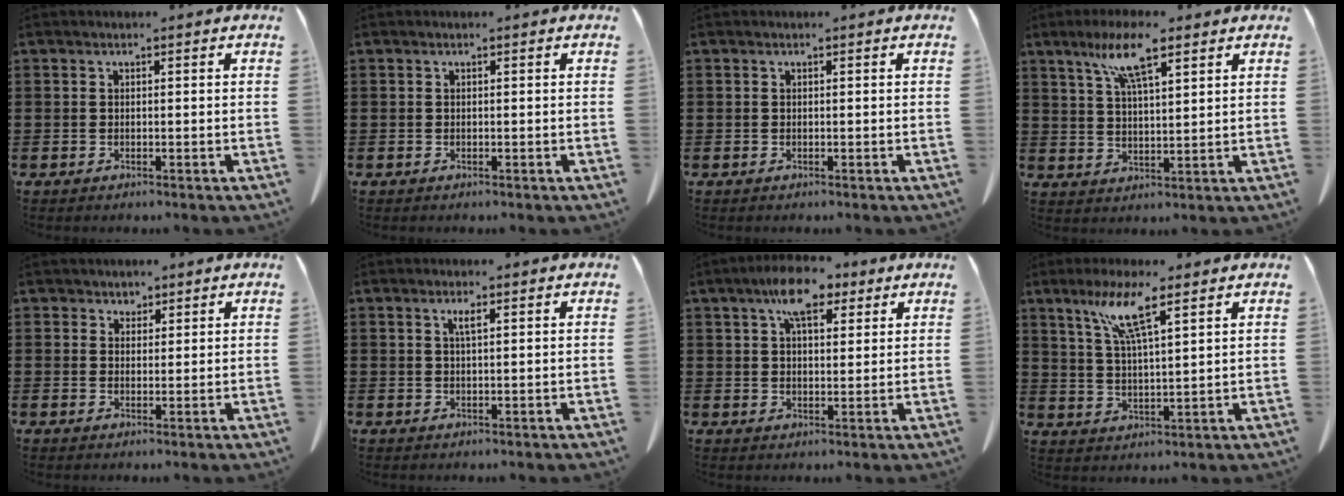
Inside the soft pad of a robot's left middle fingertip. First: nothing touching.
{"total": 0.0}
{"total": 0.0}
{"total": 8.3, "force": [5.3, 1.7, 6.2], "torque": [-0.134, 0.001, 0.092]}
{"total": 2.0, "force": [1.7, 1.1, 0.1], "torque": [-0.008, 0.004, 0.034]}
{"total": 1.7, "force": [0.8, 0.3, 1.5], "torque": [-0.031, 0.000, 0.014]}
{"total": 8.3, "force": [5.4, 3.4, 5.3], "torque": [-0.095, -0.006, 0.093]}
{"total": 7.9, "force": [5.0, 0.7, 6.1], "torque": [-0.133, -0.002, 0.086]}